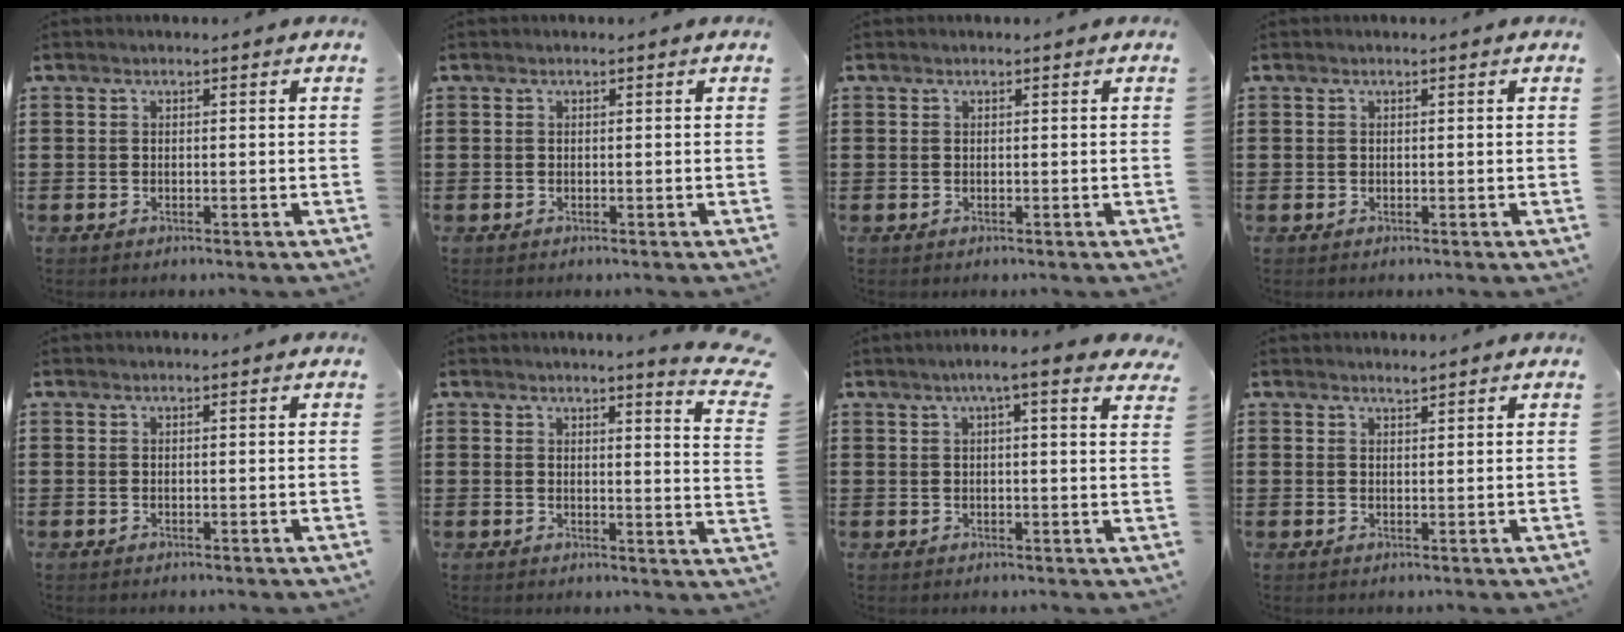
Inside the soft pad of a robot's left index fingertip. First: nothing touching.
{"total": 0.0}
{"total": 0.0}
{"total": 0.0}
{"total": 0.0}
{"total": 3.2, "force": [2.9, -0.5, 1.3], "torque": [-0.031, -0.017, 0.049]}
{"total": 4.4, "force": [2.9, 0.1, 3.3], "torque": [-0.064, -0.001, 0.047]}
{"total": 1.3, "force": [1.2, 0.0, 0.3], "torque": [-0.006, 0.001, 0.024]}